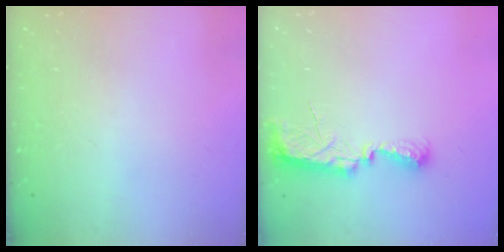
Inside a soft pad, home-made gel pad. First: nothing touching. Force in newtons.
{"total": 8.5, "press": 8.3, "slide": 2.0}